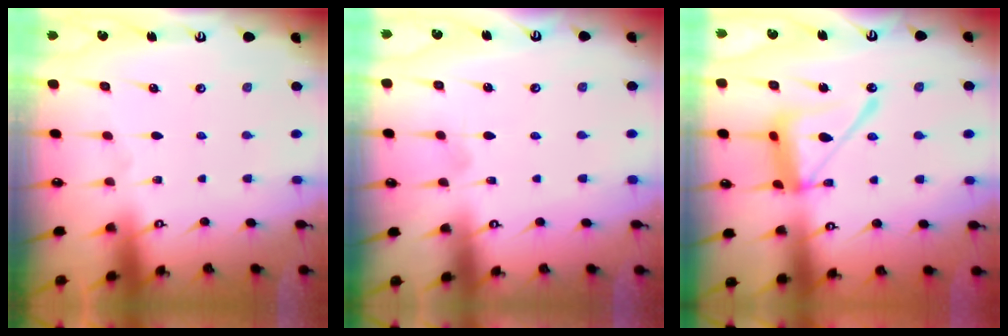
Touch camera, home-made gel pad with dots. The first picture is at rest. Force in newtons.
{"total": 2.5, "press": 2.5, "slide": 0.4}
{"total": 14.4, "press": 14.4, "slide": 1.4}